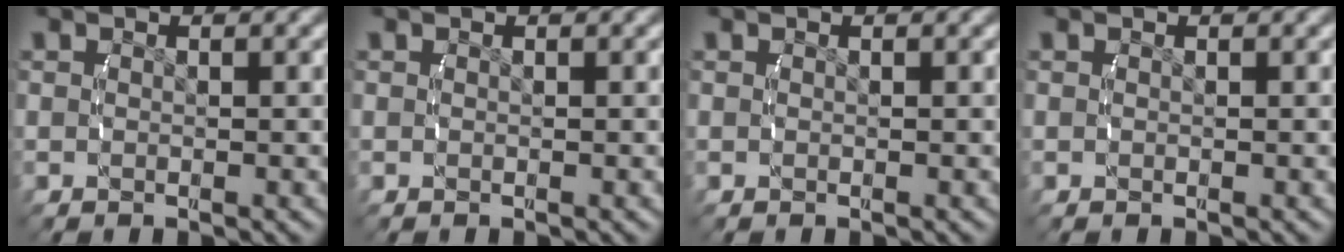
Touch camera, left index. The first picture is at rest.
{"total": 0.0}
{"total": 0.0}
{"total": 0.0}